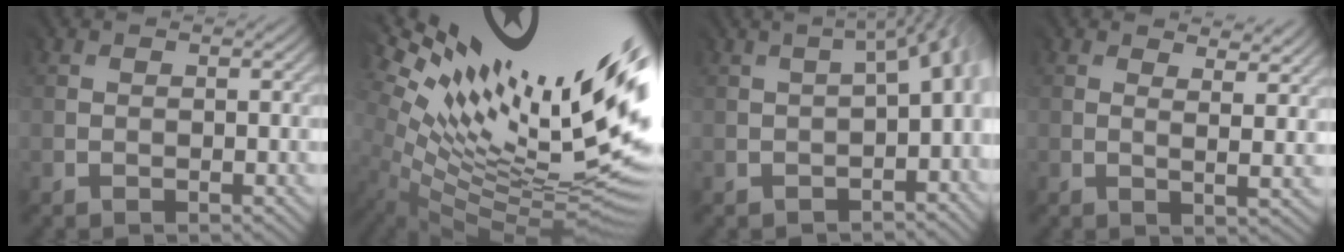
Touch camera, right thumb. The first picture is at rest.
{"total": 16.6, "force": [4.2, 5.6, 15.1], "torque": [-0.240, -0.013, 0.101]}
{"total": 6.1, "force": [-2.4, 2.5, 5.0], "torque": [-0.042, -0.008, -0.023]}
{"total": 6.0, "force": [3.8, 1.8, 4.3], "torque": [-0.060, 0.010, 0.045]}